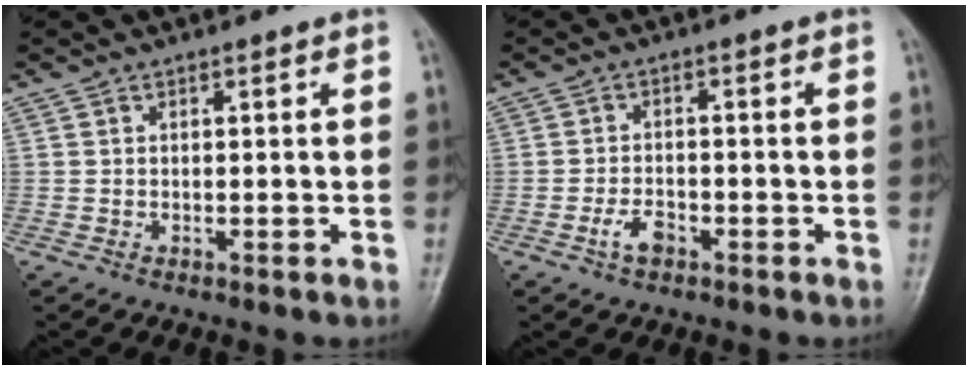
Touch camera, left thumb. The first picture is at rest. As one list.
[{"total": 3.3, "force": [-1.8, 1.8, 2.1], "torque": [-0.041, 0.013, -0.034]}]